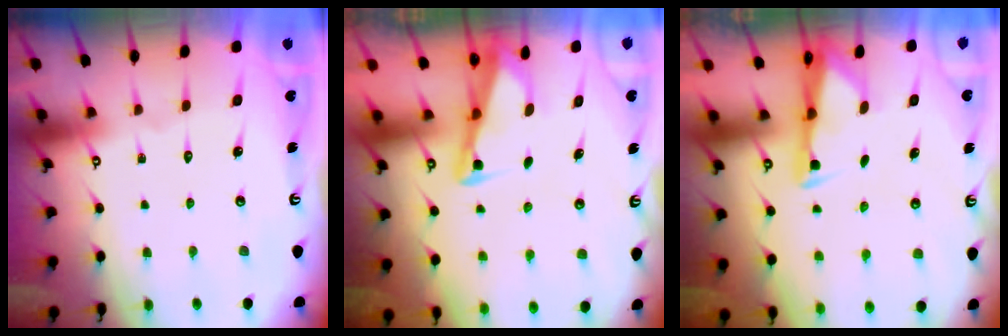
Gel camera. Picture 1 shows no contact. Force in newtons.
{"total": 2.8, "press": 2.8, "slide": 0.3}
{"total": 2.8, "press": 2.7, "slide": 0.4}